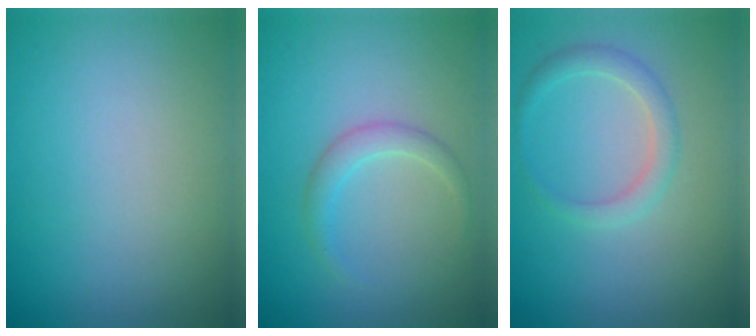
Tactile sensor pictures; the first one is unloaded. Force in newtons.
{"total": 1.7, "press": 1.7, "slide": 0.1}
{"total": 1.9, "press": 1.9, "slide": 0.1}